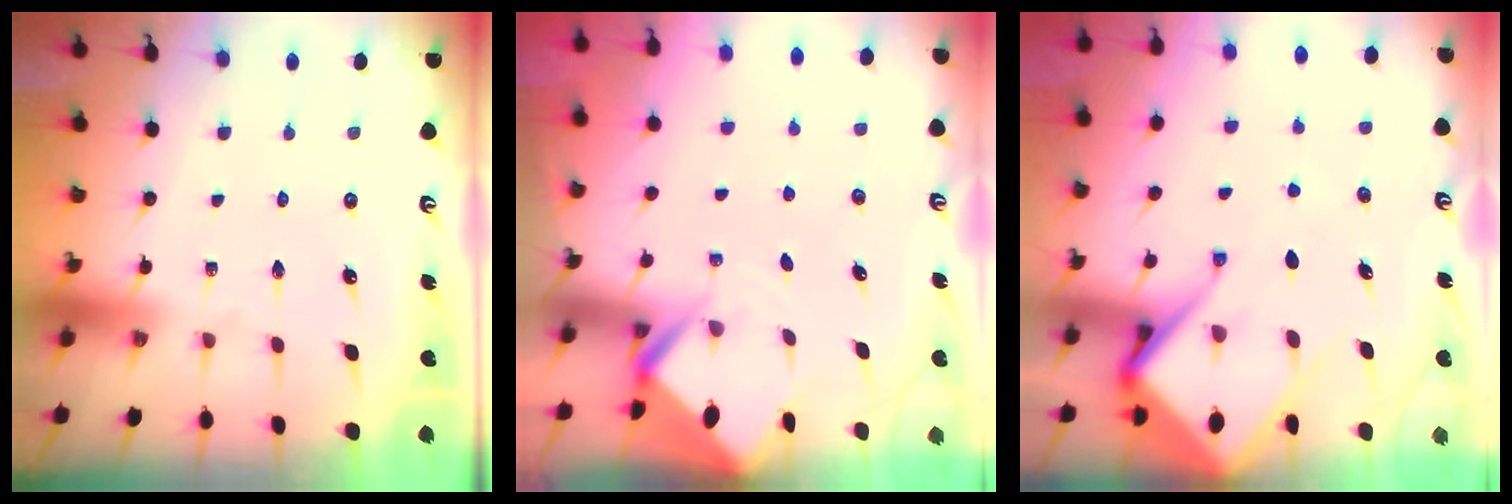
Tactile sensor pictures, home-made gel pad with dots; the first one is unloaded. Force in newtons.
{"total": 3.6, "press": 3.6, "slide": 0.2}
{"total": 14.6, "press": 14.5, "slide": 1.3}